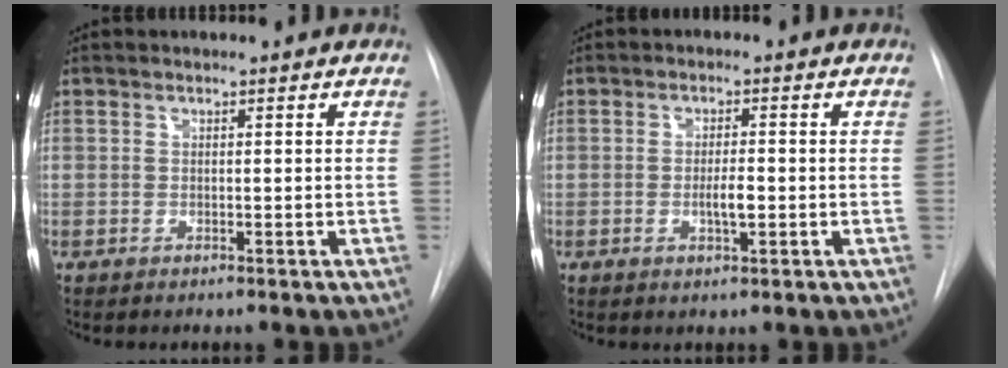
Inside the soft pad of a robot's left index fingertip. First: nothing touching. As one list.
[{"total": 2.9, "force": [-0.6, 0.7, 2.8], "torque": [-0.050, 0.000, -0.010]}]